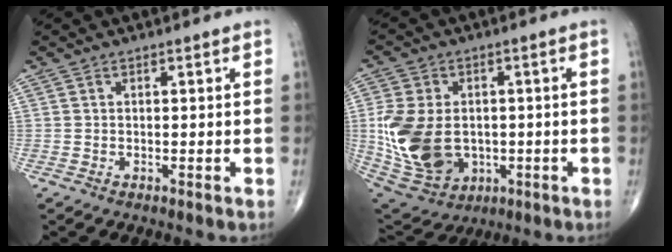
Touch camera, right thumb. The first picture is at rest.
{"total": 17.5, "force": [-1.2, 12.6, 12.1], "torque": [-0.244, -0.004, 0.006]}